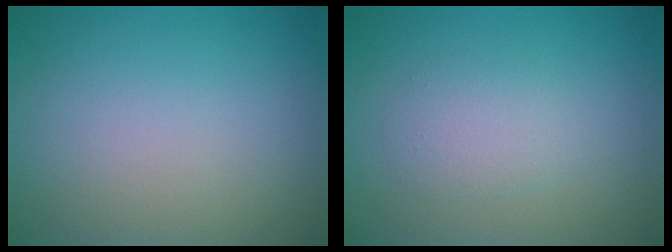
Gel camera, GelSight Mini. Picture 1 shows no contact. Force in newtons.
{"total": 2.0, "press": 2.0, "slide": 0.0}